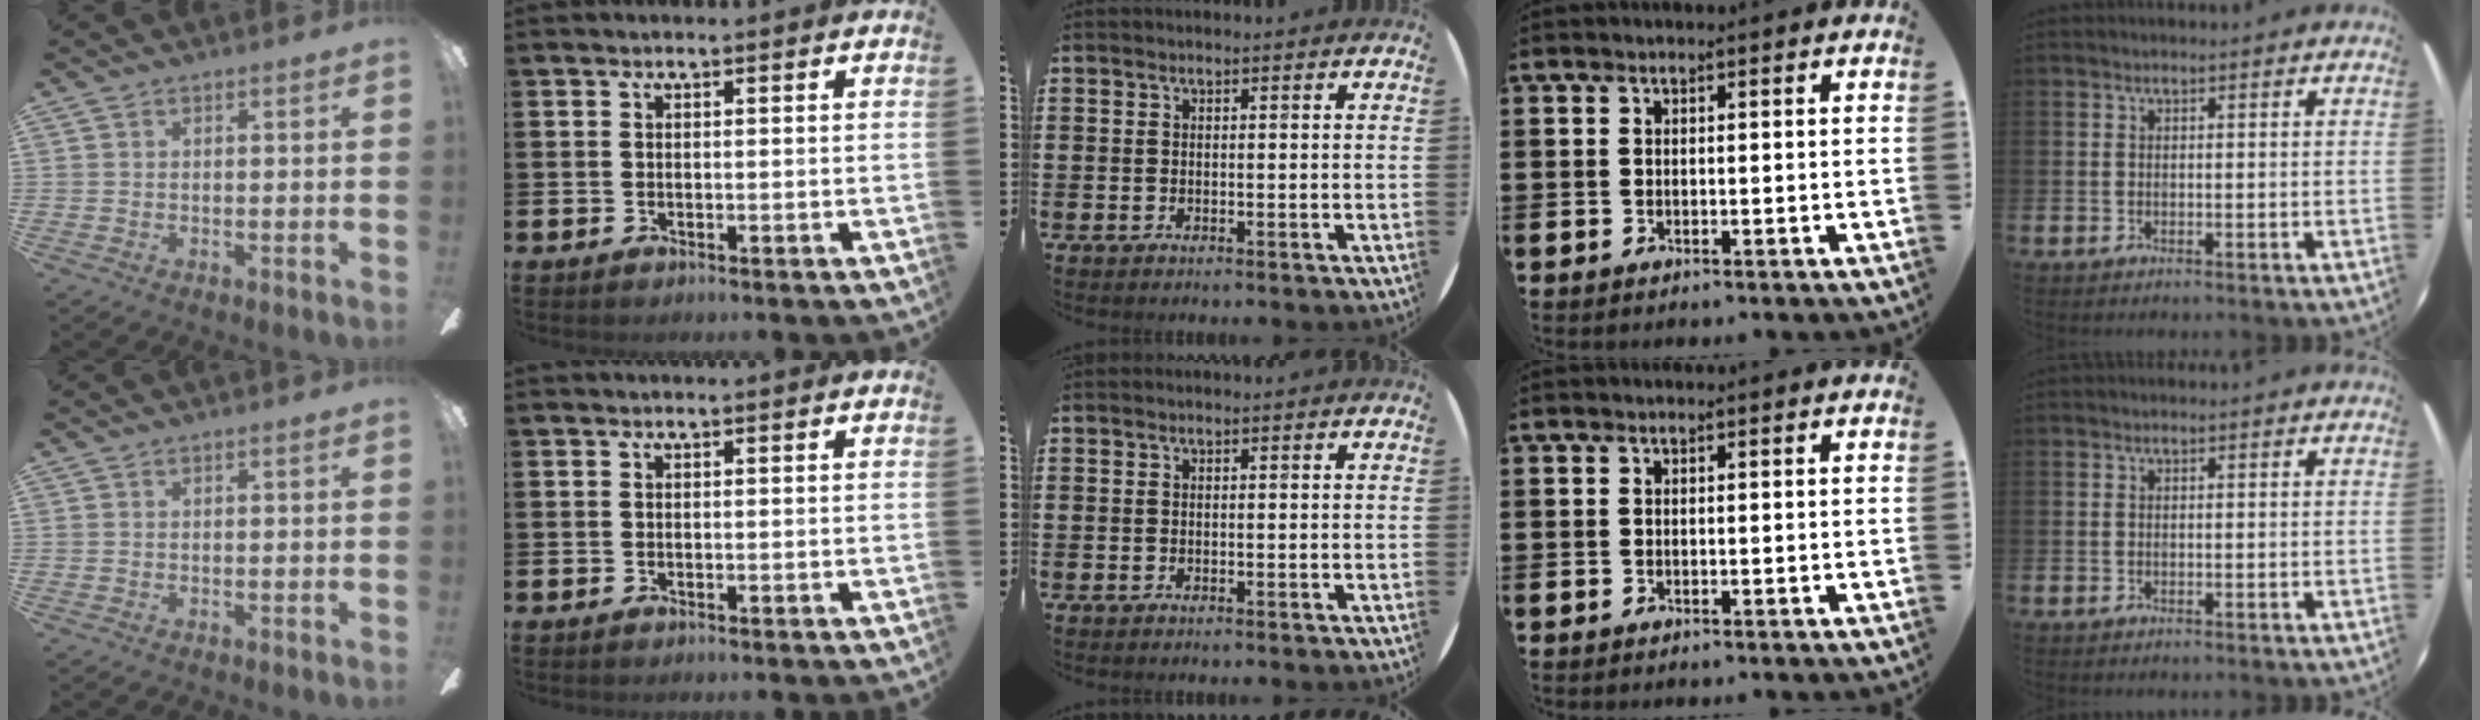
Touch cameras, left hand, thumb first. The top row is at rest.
{}